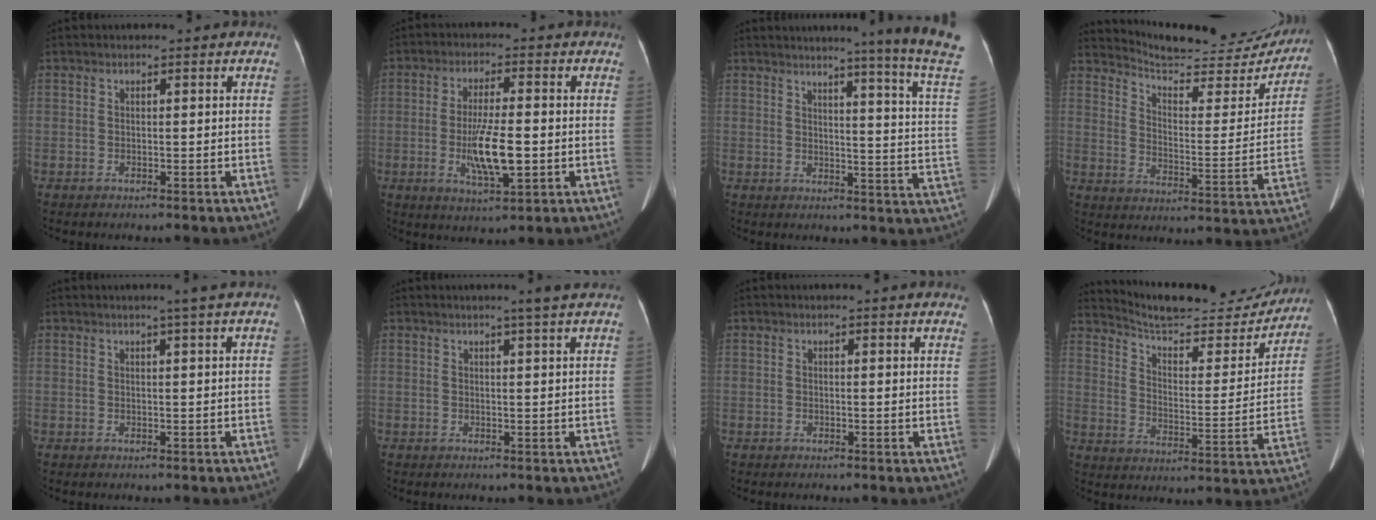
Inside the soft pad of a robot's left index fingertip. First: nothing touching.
{"total": 7.9, "force": [-2.0, 1.5, 7.5], "torque": [-0.142, -0.029, -0.036]}
{"total": 16.9, "force": [14.1, -3.8, 8.5], "torque": [-0.117, -0.121, 0.149]}
{"total": 21.2, "force": [20.1, 3.9, 5.2], "torque": [-0.069, -0.073, 0.257]}
{"total": 2.2, "force": [1.5, -1.0, 1.3], "torque": [-0.016, -0.021, 0.018]}
{"total": 3.1, "force": [2.3, -1.1, 1.7], "torque": [-0.020, -0.021, 0.022]}
{"total": 7.5, "force": [7.1, 0.1, 2.4], "torque": [-0.020, -0.029, 0.051]}
{"total": 21.7, "force": [20.5, 4.0, 5.8], "torque": [-0.086, -0.058, 0.275]}